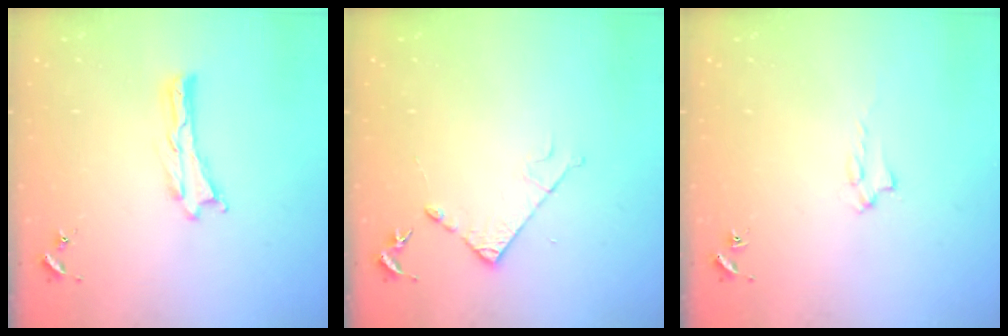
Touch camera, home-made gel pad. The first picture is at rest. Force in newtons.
{"total": 4.2, "press": 4.2, "slide": 0.5}
{"total": 1.4, "press": 1.4, "slide": 0.2}